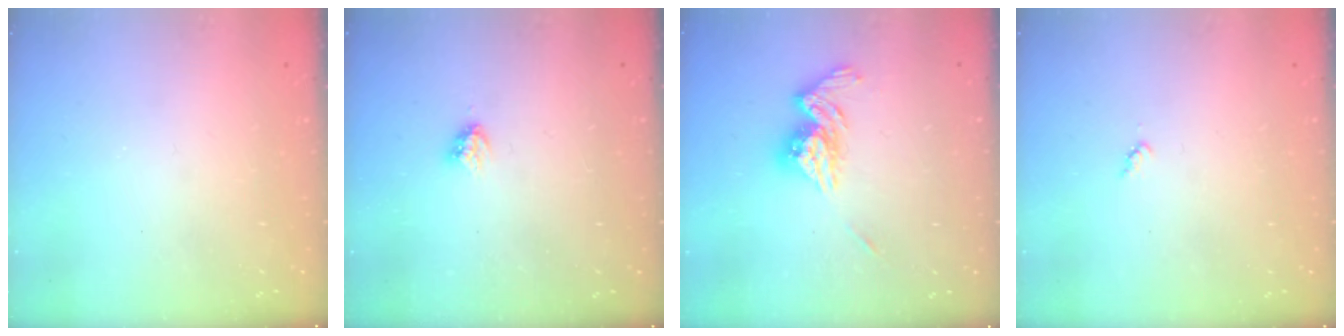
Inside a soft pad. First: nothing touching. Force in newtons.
{"total": 3.0, "press": 3.0, "slide": 0.2}
{"total": 12.0, "press": 12.0, "slide": 1.1}
{"total": 3.8, "press": 3.8, "slide": 0.5}